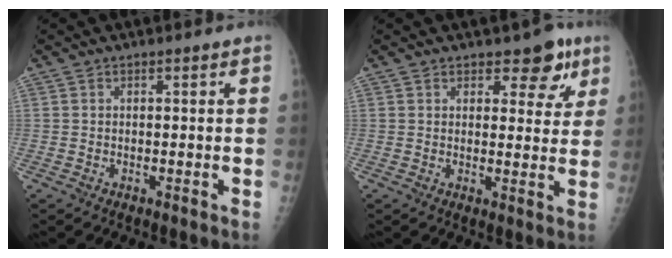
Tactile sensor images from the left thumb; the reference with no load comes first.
{"total": 6.6, "force": [4.0, 3.6, 3.8], "torque": [-0.009, -0.017, 0.048]}